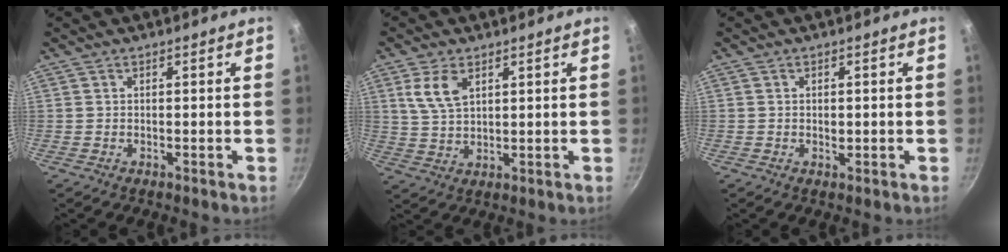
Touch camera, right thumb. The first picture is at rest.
{"total": 6.6, "force": [2.9, 3.5, 4.8], "torque": [-0.088, -0.010, 0.060]}
{"total": 1.1, "force": [0.0, 0.8, 0.8], "torque": [-0.011, 0.000, 0.001]}